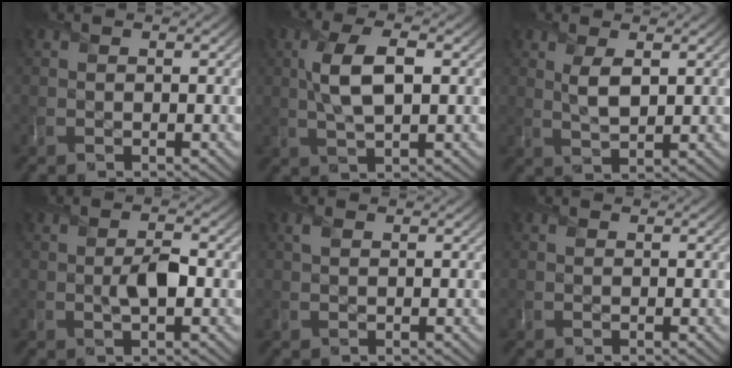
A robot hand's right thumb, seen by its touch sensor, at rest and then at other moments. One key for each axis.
{"total": 6.1, "fx": 0.9, "fy": 2.3, "fz": 5.6, "tx": -0.121, "ty": 0.005, "tz": 0.016}
{"total": 3.3, "fx": 1.2, "fy": 1.5, "fz": 2.7, "tx": -0.061, "ty": -0.004, "tz": 0.026}
{"total": 3.0, "fx": -0.4, "fy": 1.3, "fz": 2.6, "tx": -0.051, "ty": 0.001, "tz": -0.005}
{"total": 0.8, "fx": 0.3, "fy": 0.4, "fz": 0.5, "tx": -0.016, "ty": 0.001, "tz": 0.008}
{"total": 0.0}